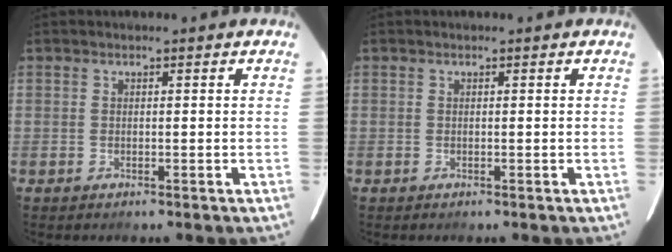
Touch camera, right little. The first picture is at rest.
{"total": 0.0}